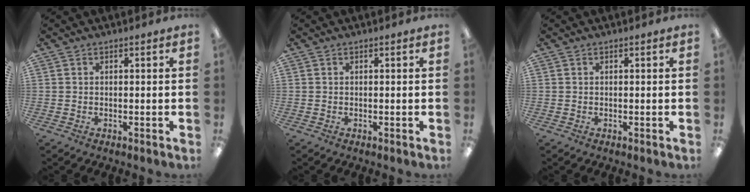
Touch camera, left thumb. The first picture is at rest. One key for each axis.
{"total": 0.0}
{"total": 0.0}